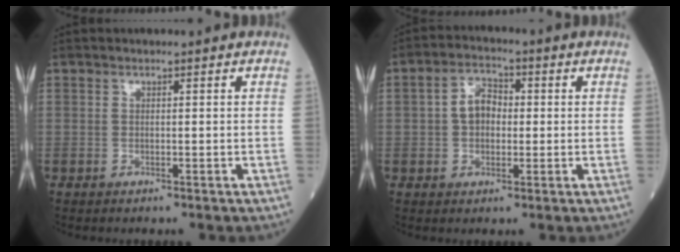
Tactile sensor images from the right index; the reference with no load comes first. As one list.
[{"total": 5.2, "force": [0.1, 3.4, 3.9], "torque": [-0.074, 0.019, 0.000]}]